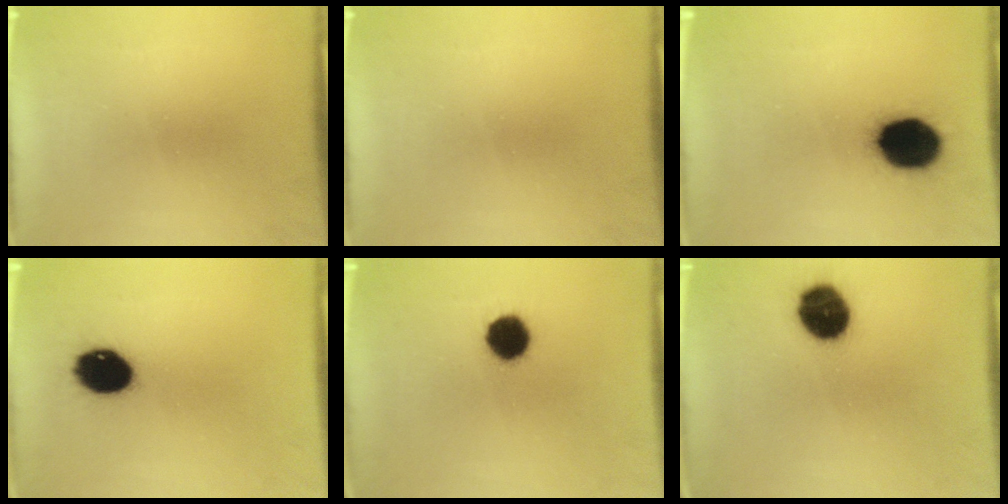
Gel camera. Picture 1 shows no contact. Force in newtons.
{"total": 0.0}
{"total": 15.6}
{"total": 11.3}
{"total": 8.7}
{"total": 11.5}